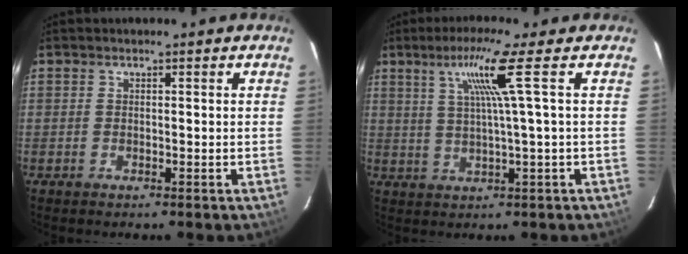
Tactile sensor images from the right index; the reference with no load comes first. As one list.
[{"total": 7.3, "force": [2.6, -2.0, 6.5], "torque": [-0.110, 0.006, 0.054]}]